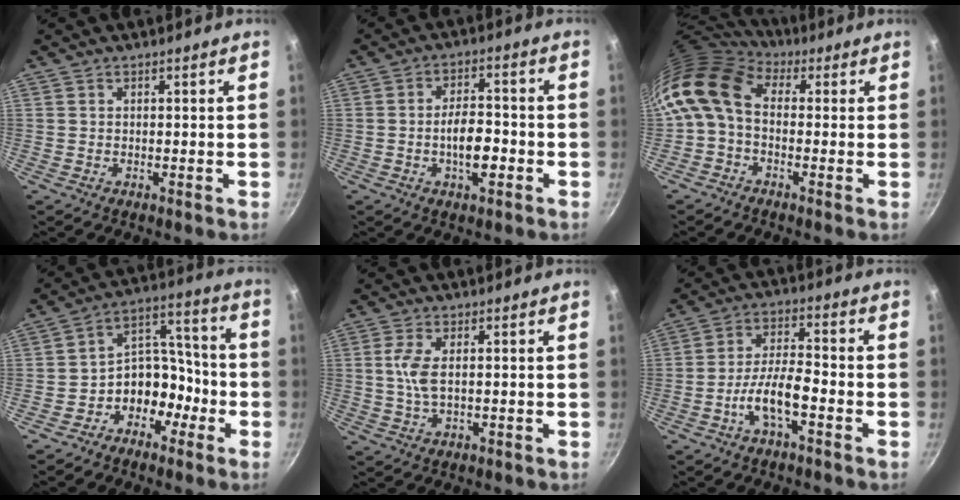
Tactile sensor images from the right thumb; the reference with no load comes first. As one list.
[{"total": 7.6, "force": [-2.3, 3.4, 6.4], "torque": [-0.093, 0.024, -0.039]}, {"total": 10.6, "force": [0.5, 7.3, 7.7], "torque": [-0.142, 0.022, -0.012]}, {"total": 10.8, "force": [-5.0, 8.1, 5.1], "torque": [-0.025, 0.086, -0.085]}, {"total": 5.0, "force": [0.2, 2.1, 4.5], "torque": [-0.099, 0.000, 0.003]}, {"total": 8.1, "force": [-3.7, 2.5, 6.8], "torque": [-0.130, 0.035, -0.072]}]